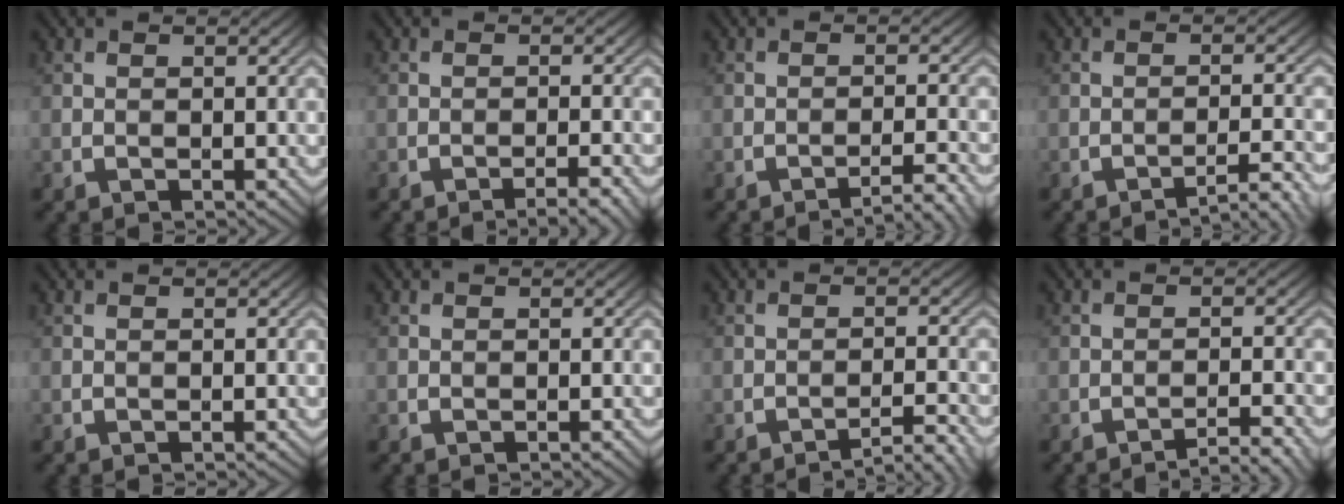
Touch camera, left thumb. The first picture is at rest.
{"total": 2.7, "force": [-2.0, -0.3, 1.8], "torque": [-0.032, 0.005, -0.031]}
{"total": 2.8, "force": [-2.3, -0.5, 1.5], "torque": [-0.024, 0.007, -0.034]}
{"total": 2.8, "force": [-2.4, -0.5, 1.3], "torque": [-0.020, 0.010, -0.035]}
{"total": 0.0}
{"total": 0.5, "force": [-0.5, -0.3, 0.0], "torque": [0.000, 0.004, -0.009]}
{"total": 2.8, "force": [-2.4, -0.6, 1.1], "torque": [-0.017, 0.010, -0.036]}
{"total": 2.9, "force": [-2.5, -0.6, 1.3], "torque": [-0.021, 0.009, -0.037]}